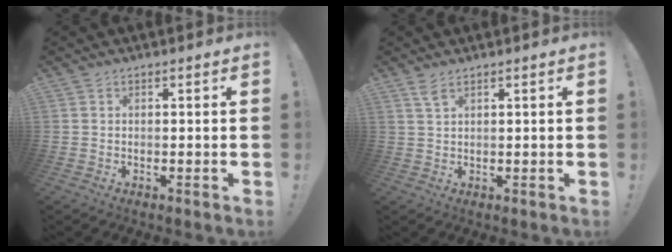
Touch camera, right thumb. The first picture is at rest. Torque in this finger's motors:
{"motor_torque": [-0.27, 0.32, 0.05, -0.09, 0.01]}